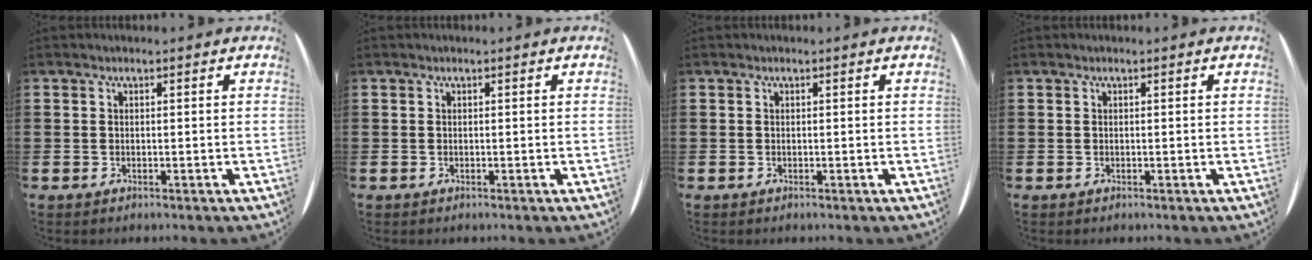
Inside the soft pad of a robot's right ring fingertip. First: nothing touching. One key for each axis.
{"total": 0.0}
{"total": 0.0}
{"total": 0.0}